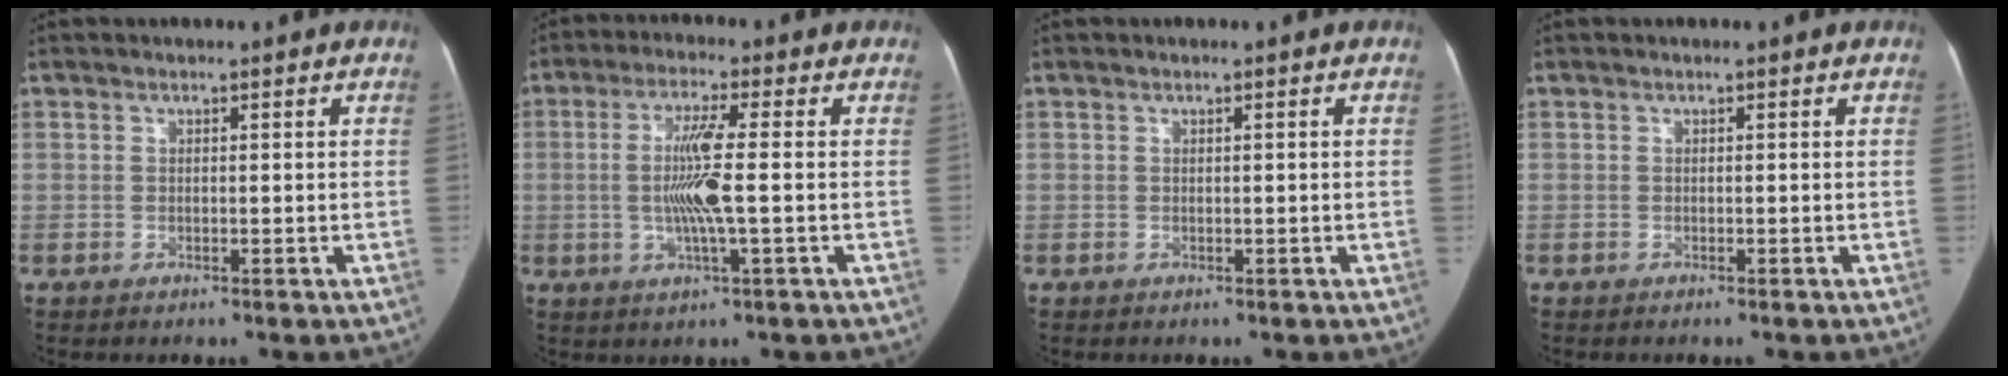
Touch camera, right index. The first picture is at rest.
{"total": 7.8, "force": [-0.5, 0.0, 7.8], "torque": [-0.153, -0.001, -0.012]}
{"total": 0.0}
{"total": 0.0}